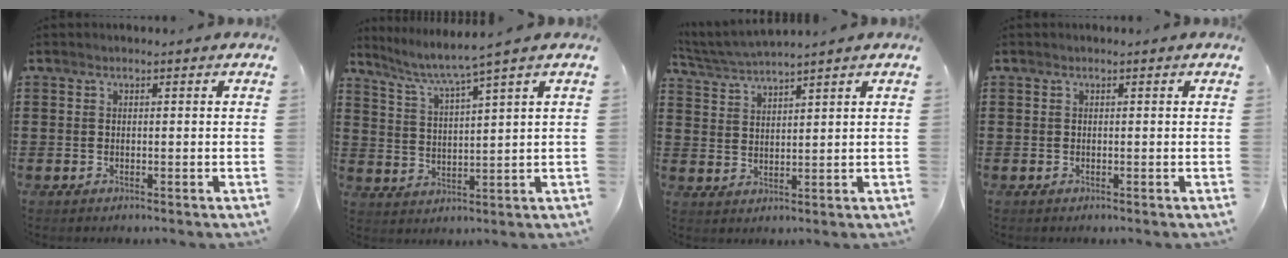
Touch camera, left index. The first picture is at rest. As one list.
[{"total": 3.9, "force": [3.1, -0.7, 2.3], "torque": [-0.061, -0.023, 0.044]}, {"total": 3.5, "force": [3.4, -0.5, 0.8], "torque": [-0.027, -0.015, 0.061]}, {"total": 0.0}]